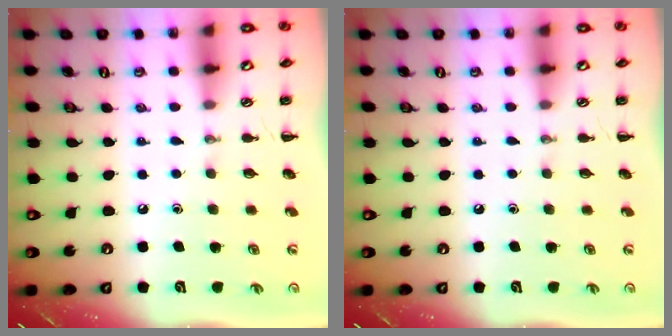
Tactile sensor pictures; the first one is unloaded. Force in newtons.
{"total": 0.0}